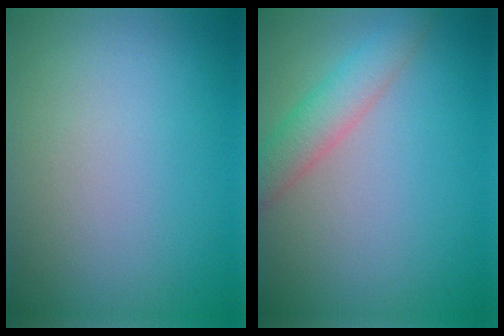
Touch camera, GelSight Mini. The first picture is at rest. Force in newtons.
{"total": 3.2, "press": 3.2, "slide": 0.2}